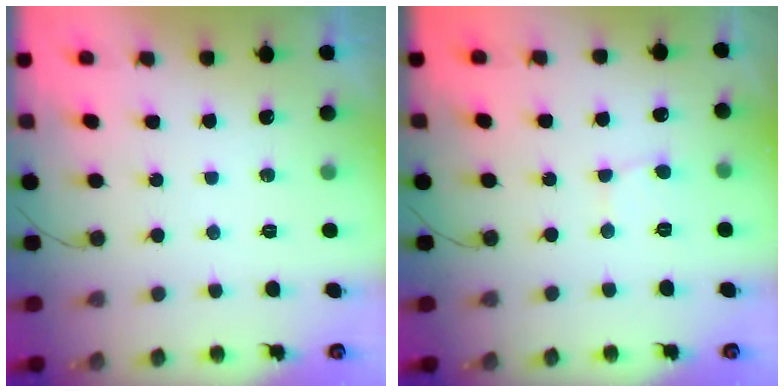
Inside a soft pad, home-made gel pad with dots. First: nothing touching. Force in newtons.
{"total": 2.1, "press": 2.1, "slide": 0.2}